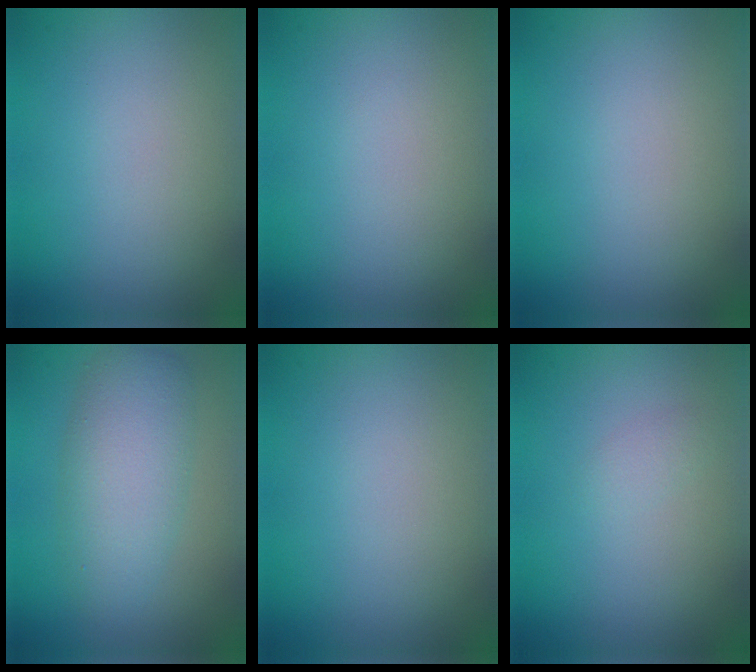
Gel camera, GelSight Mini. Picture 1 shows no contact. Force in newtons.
{"total": 0.0}
{"total": 0.0}
{"total": 5.3, "press": 5.3, "slide": 0.0}
{"total": 0.0}
{"total": 0.8, "press": 0.8, "slide": 0.0}